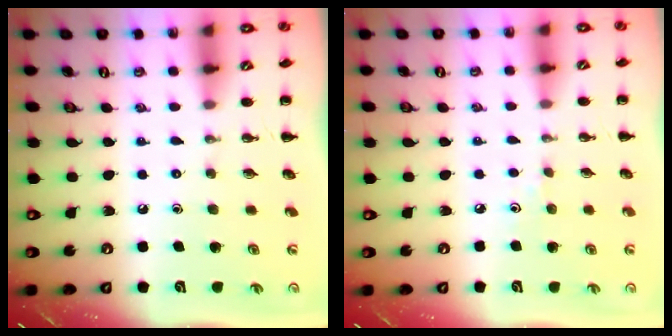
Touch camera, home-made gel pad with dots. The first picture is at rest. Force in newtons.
{"total": 2.7, "press": 2.5, "slide": 0.9}